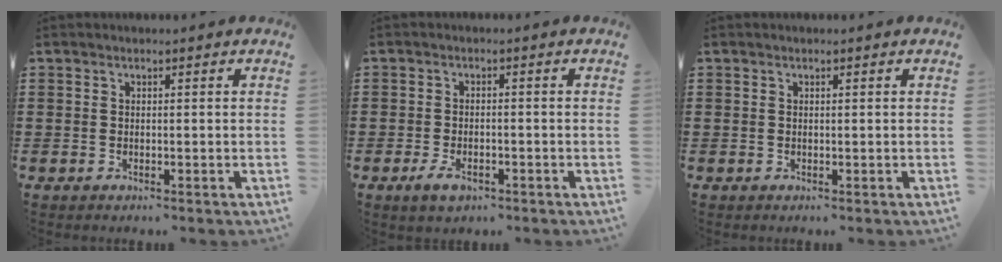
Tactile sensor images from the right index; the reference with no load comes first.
{"total": 2.5, "force": [-1.4, 1.2, 1.7], "torque": [-0.037, -0.002, -0.028]}
{"total": 0.0}